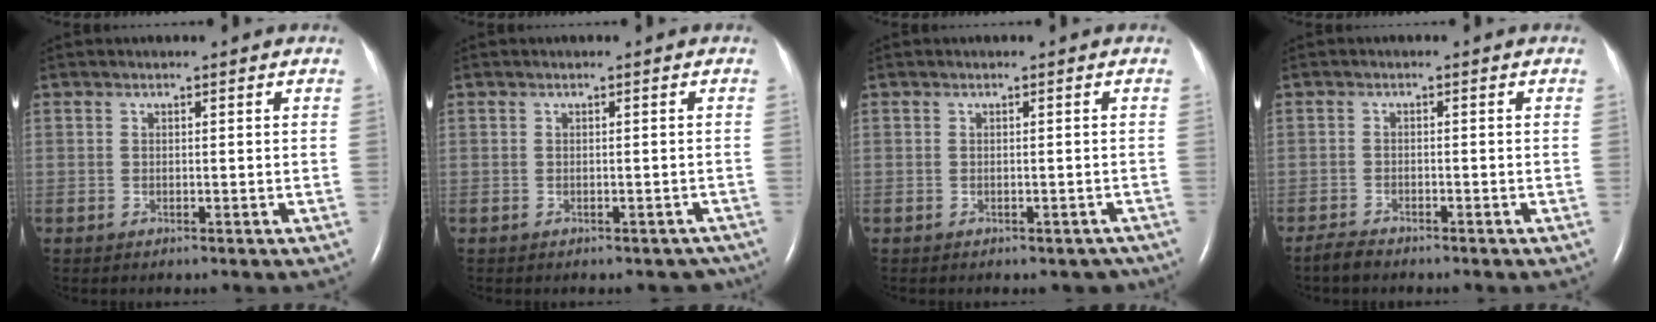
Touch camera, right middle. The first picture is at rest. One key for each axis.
{"total": 3.4, "fx": -2.9, "fy": 1.7, "fz": 0.7, "tx": 0.002, "ty": 0.009, "tz": -0.029}
{"total": 2.2, "fx": -1.8, "fy": 1.2, "fz": 0.4, "tx": 0.004, "ty": 0.006, "tz": -0.020}
{"total": 1.9, "fx": -1.7, "fy": 0.4, "fz": 0.6, "tx": -0.021, "ty": -0.004, "tz": -0.030}